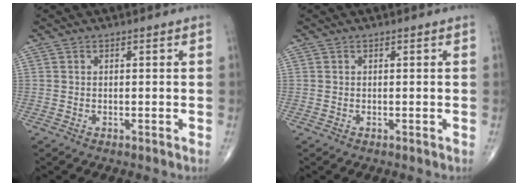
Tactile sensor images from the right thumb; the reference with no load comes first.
{"total": 0.0}